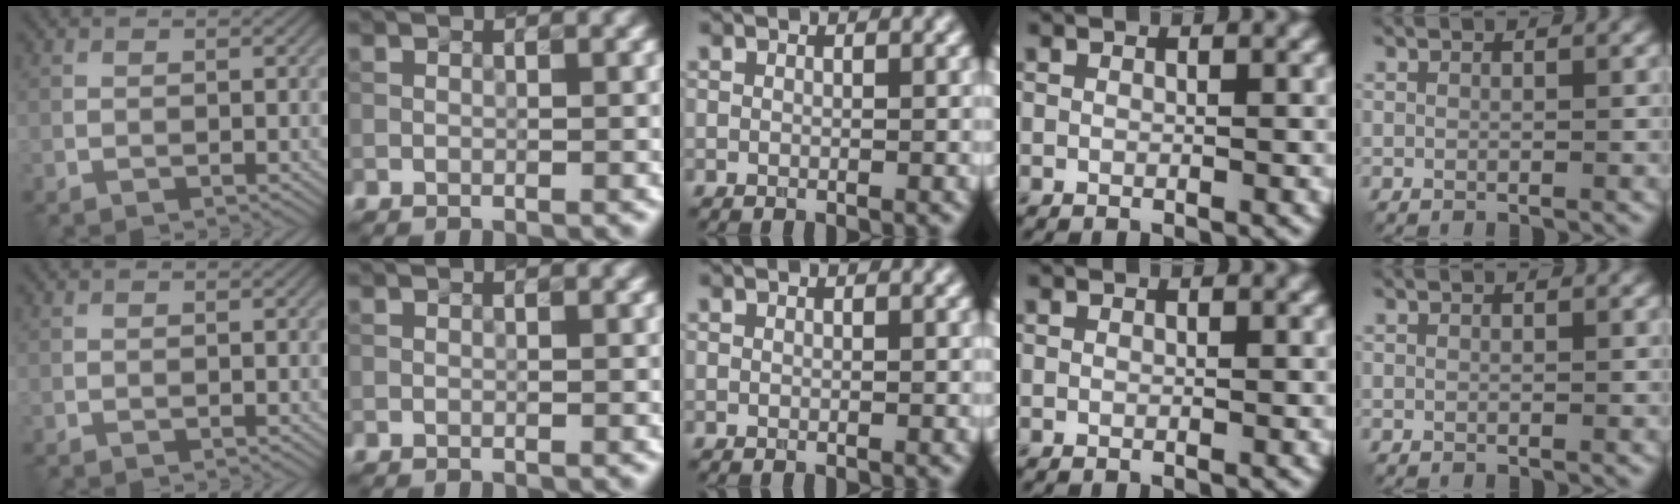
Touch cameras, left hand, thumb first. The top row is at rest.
{}